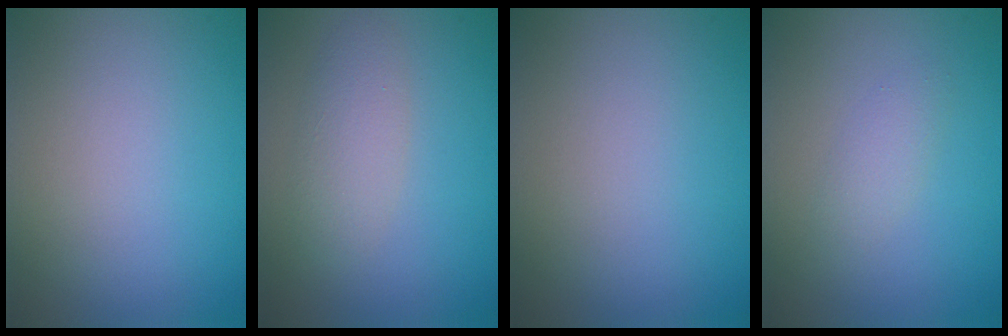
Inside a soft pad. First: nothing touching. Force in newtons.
{"total": 2.5, "press": 2.5, "slide": 0.1}
{"total": 0.0}
{"total": 1.3, "press": 1.3, "slide": 0.1}